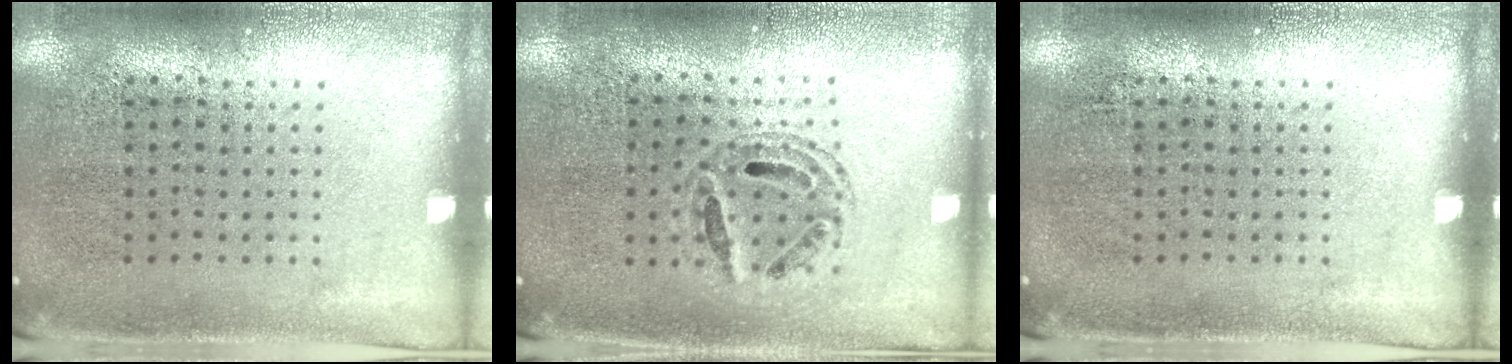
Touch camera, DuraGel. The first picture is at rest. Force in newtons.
{"total": 0.7, "press": 0.7, "slide": 0.2}
{"total": 0.0}